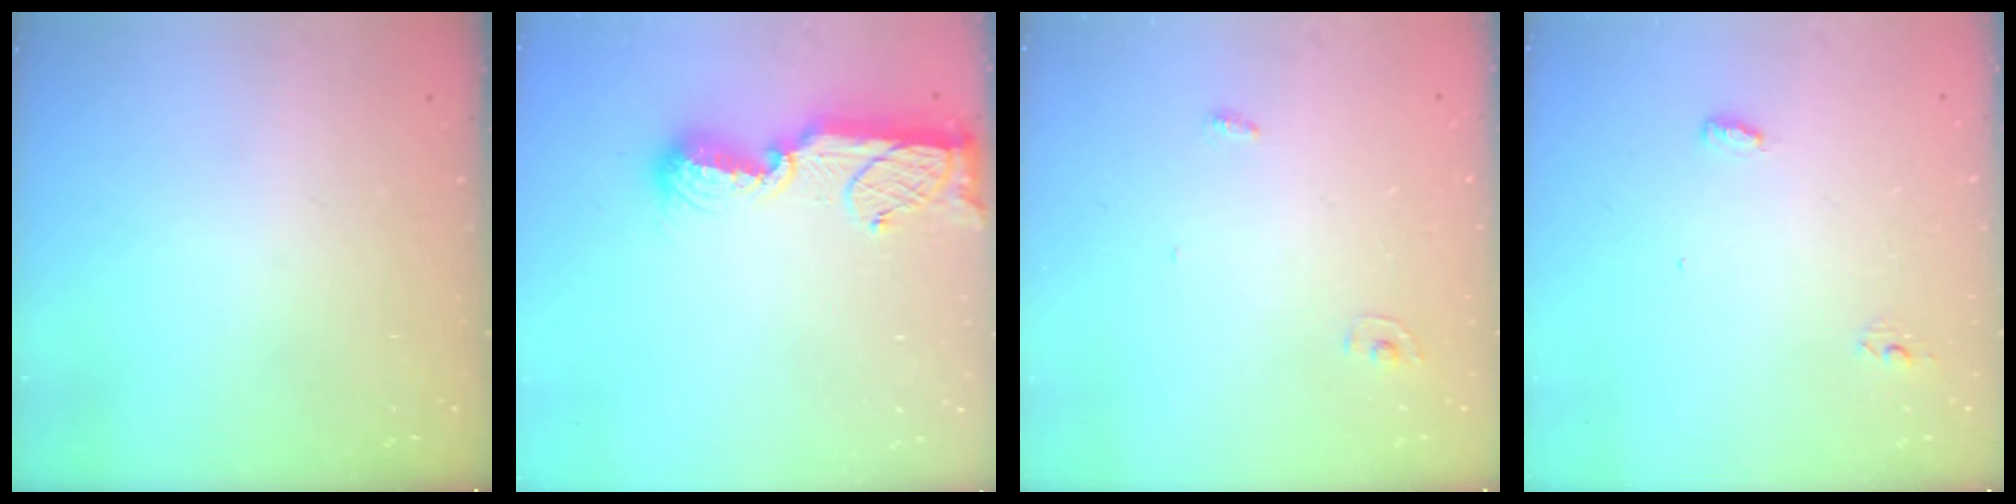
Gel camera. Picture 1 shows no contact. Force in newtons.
{"total": 11.5, "press": 11.4, "slide": 1.2}
{"total": 2.8, "press": 2.8, "slide": 0.1}
{"total": 4.2, "press": 4.0, "slide": 1.3}